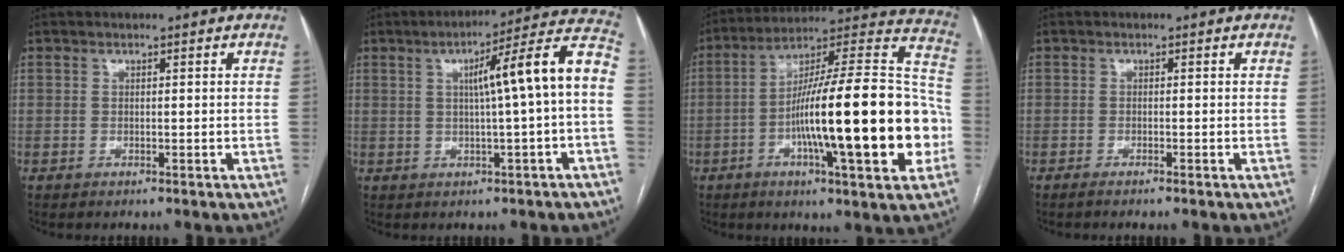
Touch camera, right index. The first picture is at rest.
{"total": 12.3, "force": [0.5, -0.5, 12.2], "torque": [-0.167, 0.029, 0.004]}
{"total": 27.3, "force": [-5.7, 3.0, 26.6], "torque": [-0.359, 0.010, -0.095]}
{"total": 1.6, "force": [-1.3, -0.3, 1.0], "torque": [-0.012, 0.001, -0.019]}